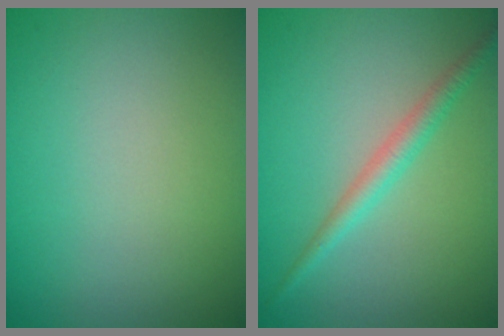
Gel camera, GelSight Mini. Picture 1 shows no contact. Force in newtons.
{"total": 2.1, "press": 2.1, "slide": 0.1}